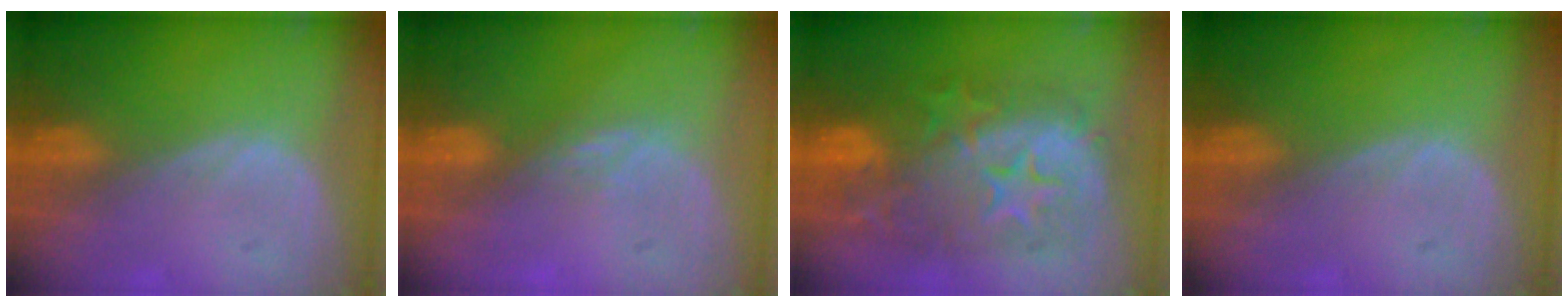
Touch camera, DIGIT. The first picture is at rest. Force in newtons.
{"total": 2.4, "press": 1.9, "slide": 1.4}
{"total": 12.6, "press": 12.6, "slide": 1.0}
{"total": 0.0}